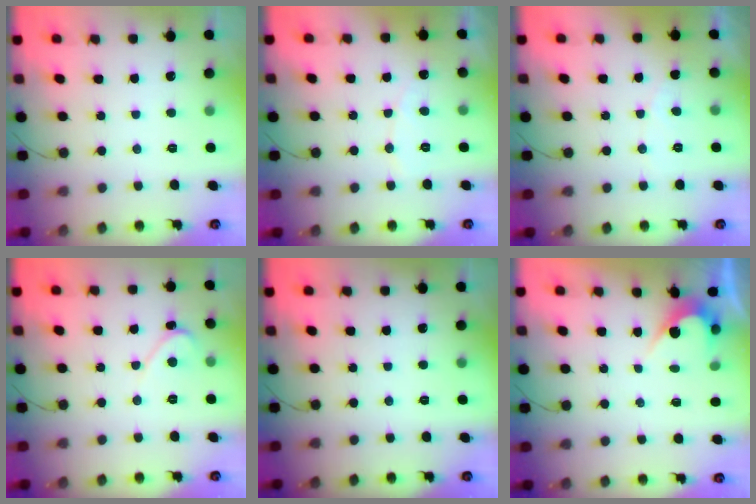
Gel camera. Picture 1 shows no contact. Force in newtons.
{"total": 3.9, "press": 3.9, "slide": 0.2}
{"total": 2.2, "press": 2.2, "slide": 0.1}
{"total": 2.1, "press": 2.1, "slide": 0.2}
{"total": 0.0}
{"total": 2.4, "press": 2.4, "slide": 0.1}